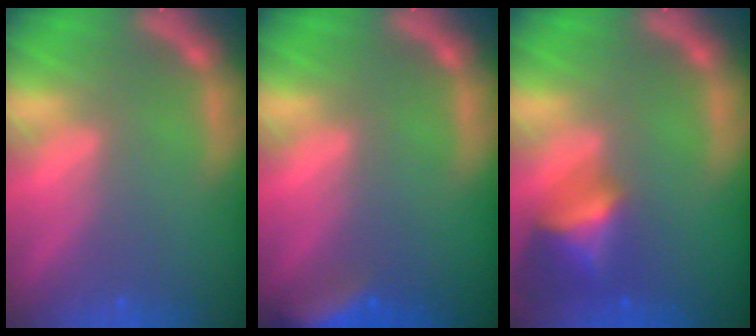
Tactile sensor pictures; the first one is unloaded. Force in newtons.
{"total": 5.0}
{"total": 4.9}